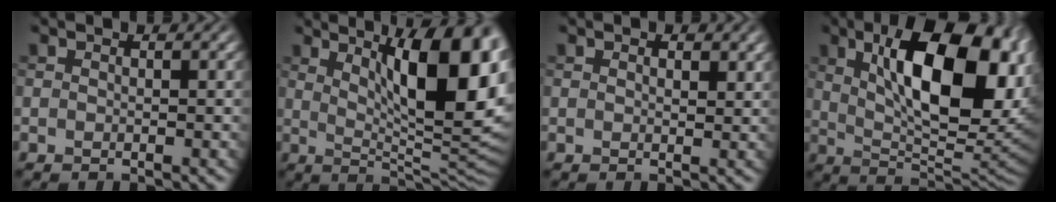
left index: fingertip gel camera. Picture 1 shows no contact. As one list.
[{"total": 13.4, "force": [4.5, 4.3, 11.9], "torque": [-0.124, 0.000, 0.066]}, {"total": 1.4, "force": [0.8, 0.7, 0.9], "torque": [-0.011, -0.001, 0.015]}, {"total": 14.6, "force": [3.7, 6.5, 12.5], "torque": [-0.175, 0.003, 0.055]}]